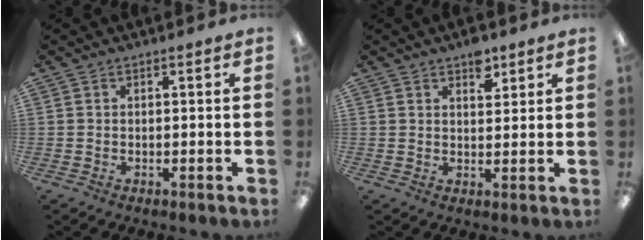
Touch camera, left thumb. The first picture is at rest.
{"total": 4.9, "force": [3.4, 2.4, 2.6], "torque": [-0.016, -0.020, 0.054]}